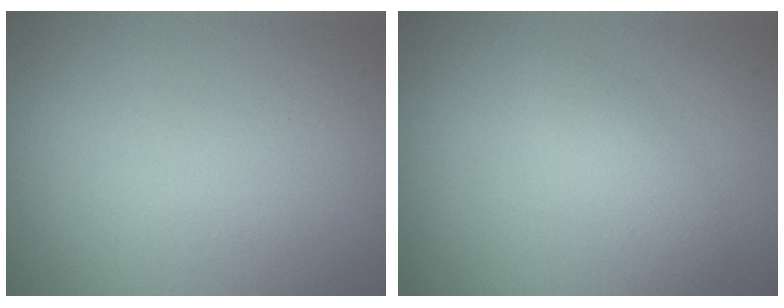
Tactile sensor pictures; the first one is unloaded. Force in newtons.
{"total": 2.5, "press": 2.5, "slide": 0.1}